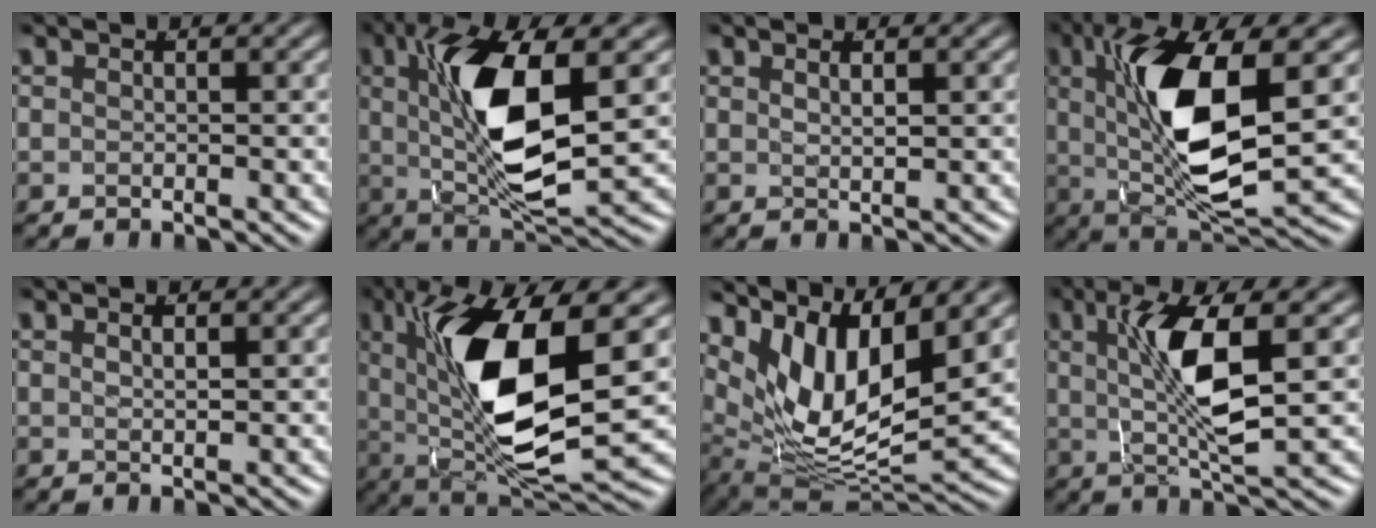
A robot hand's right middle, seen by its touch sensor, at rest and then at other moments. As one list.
[{"total": 10.3, "force": [1.1, 3.6, 9.6], "torque": [-0.179, -0.011, 0.027]}, {"total": 1.2, "force": [0.6, -0.5, 0.9], "torque": [-0.013, -0.007, 0.021]}, {"total": 11.5, "force": [1.2, 4.4, 10.6], "torque": [-0.198, -0.014, 0.032]}, {"total": 1.0, "force": [0.4, -0.5, 0.7], "torque": [-0.009, -0.006, 0.016]}, {"total": 15.4, "force": [1.7, 6.7, 13.8], "torque": [-0.255, -0.019, 0.047]}, {"total": 14.4, "force": [1.7, 9.8, 10.4], "torque": [-0.205, -0.034, 0.038]}, {"total": 6.5, "force": [1.0, 0.9, 6.3], "torque": [-0.118, -0.006, 0.025]}]